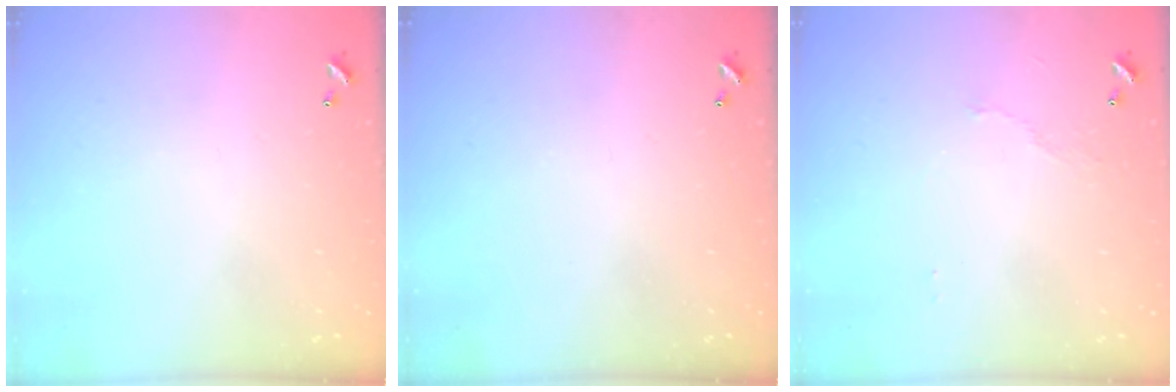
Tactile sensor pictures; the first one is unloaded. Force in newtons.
{"total": 0.0}
{"total": 2.9, "press": 2.8, "slide": 0.6}